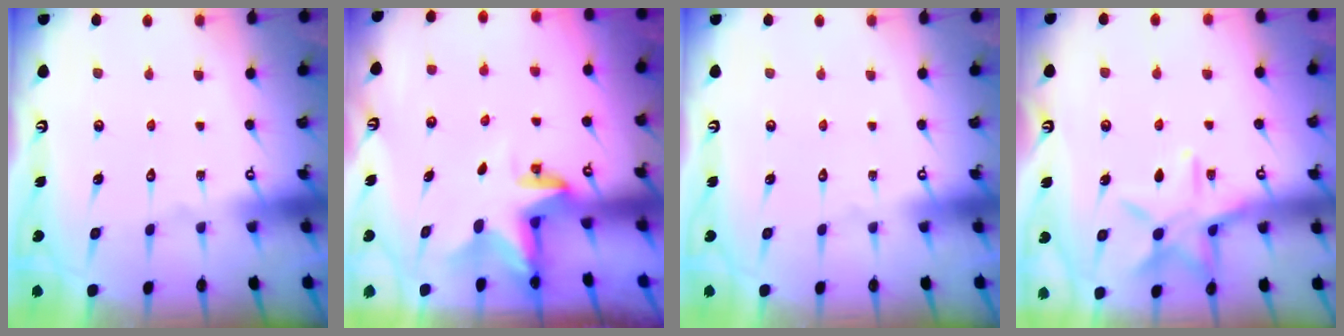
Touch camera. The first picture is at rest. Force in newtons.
{"total": 2.8, "press": 2.8, "slide": 0.1}
{"total": 0.0}
{"total": 11.0, "press": 11.0, "slide": 0.7}